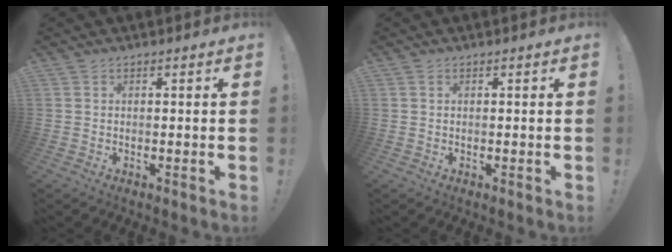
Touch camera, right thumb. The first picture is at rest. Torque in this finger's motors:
{"motor_torque": [-0.17, 0.01, -0.07, 0.12, 0.00]}